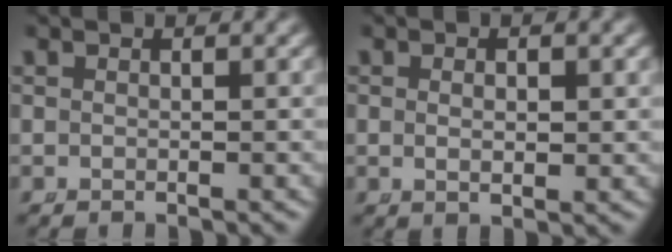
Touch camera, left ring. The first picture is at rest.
{"total": 1.4, "force": [0.1, 0.4, 1.3], "torque": [-0.026, -0.011, 0.008]}